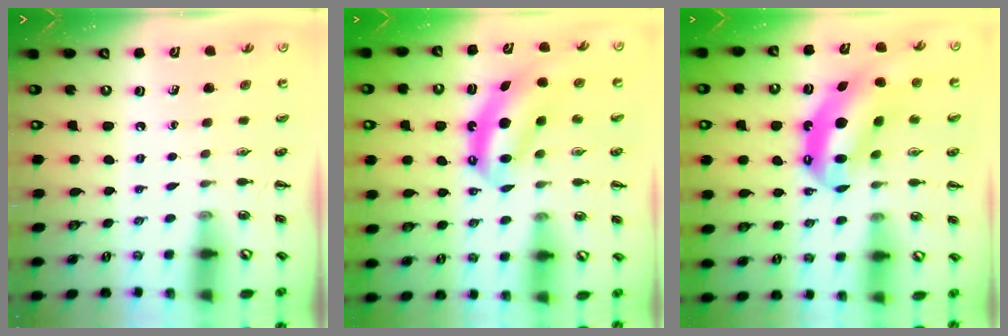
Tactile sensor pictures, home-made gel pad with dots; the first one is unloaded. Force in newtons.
{"total": 6.7, "press": 6.6, "slide": 1.1}
{"total": 12.5, "press": 12.0, "slide": 3.2}